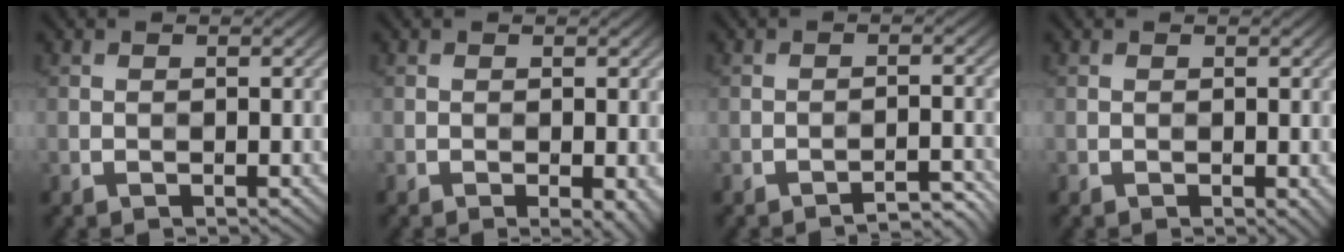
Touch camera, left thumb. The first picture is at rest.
{"total": 1.9, "force": [-0.5, 0.4, 1.8], "torque": [-0.025, -0.004, -0.005]}
{"total": 3.3, "force": [-2.9, 0.2, 1.4], "torque": [-0.022, 0.017, -0.042]}
{"total": 0.6, "force": [0.2, 0.2, 0.5], "torque": [-0.008, -0.003, 0.003]}